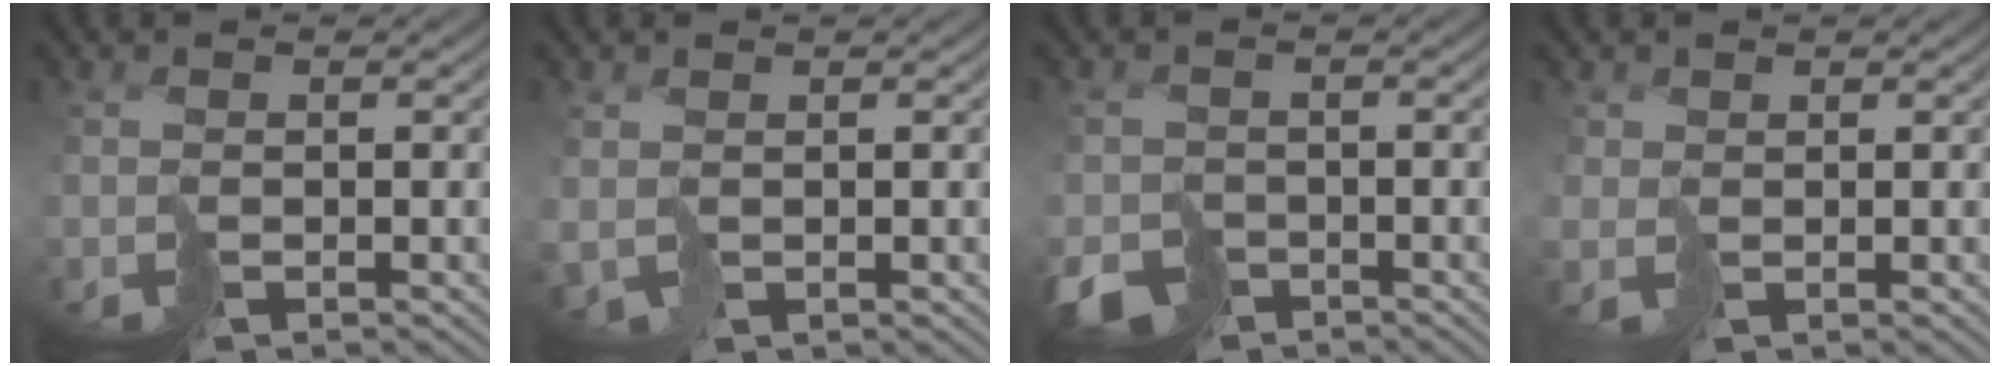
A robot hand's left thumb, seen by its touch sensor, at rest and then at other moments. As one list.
[{"total": 1.6, "force": [0.7, 1.2, 0.8], "torque": [-0.024, -0.009, 0.022]}, {"total": 3.9, "force": [-2.9, 2.4, 1.2], "torque": [-0.020, -0.007, -0.059]}, {"total": 1.4, "force": [0.4, 1.2, 0.5], "torque": [-0.022, -0.009, 0.009]}]